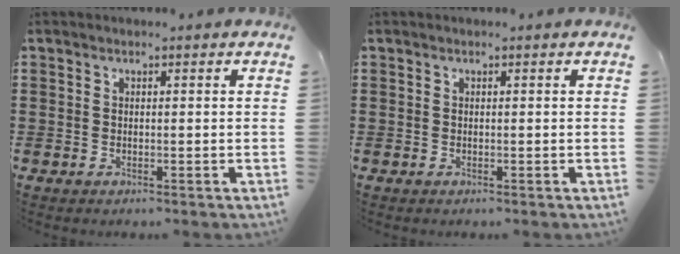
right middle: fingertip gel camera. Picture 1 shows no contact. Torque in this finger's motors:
{"motor_torque": [0.00, 0.00, 0.00, -0.01]}